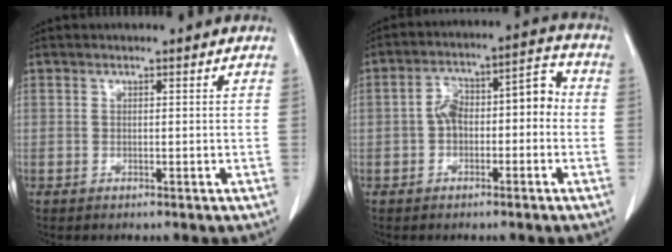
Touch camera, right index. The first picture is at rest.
{"total": 9.5, "force": [-1.0, 4.9, 8.1], "torque": [-0.136, 0.058, -0.016]}